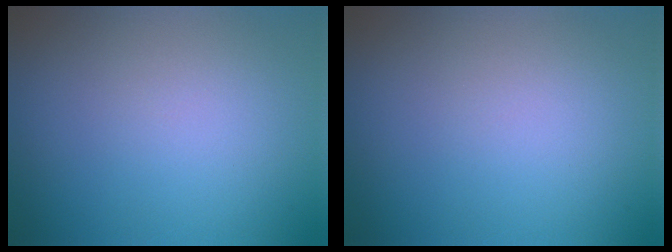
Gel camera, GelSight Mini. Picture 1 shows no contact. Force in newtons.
{"total": 0.0}